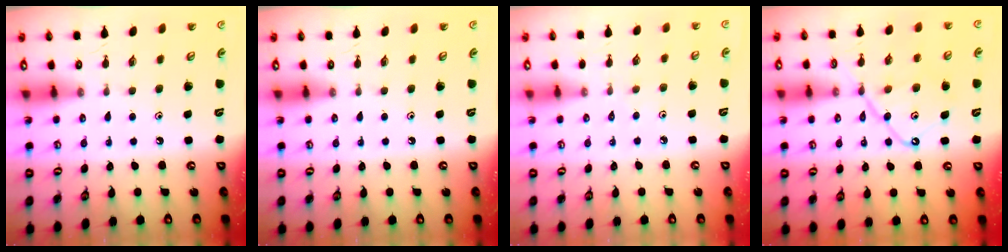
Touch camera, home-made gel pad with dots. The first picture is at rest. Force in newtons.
{"total": 0.0}
{"total": 1.7, "press": 1.6, "slide": 0.4}
{"total": 14.0, "press": 14.0, "slide": 1.4}